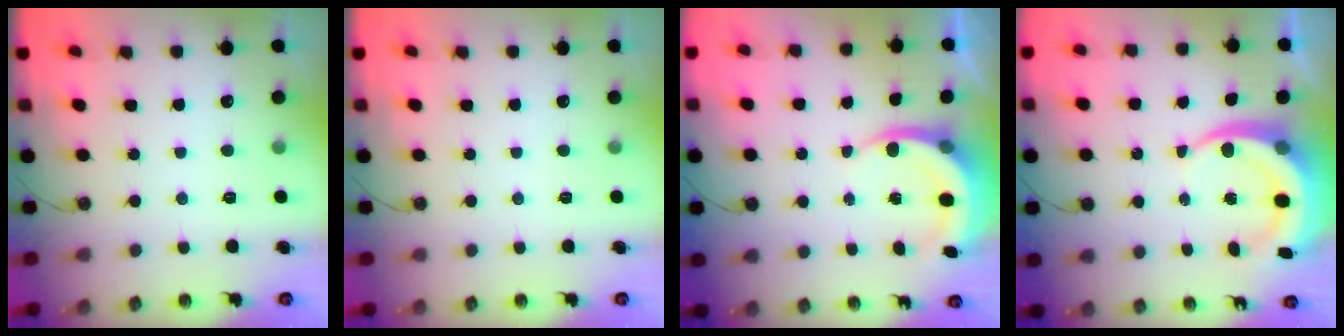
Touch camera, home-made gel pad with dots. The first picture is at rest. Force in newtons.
{"total": 0.0}
{"total": 5.3, "press": 5.3, "slide": 0.5}
{"total": 9.7, "press": 9.6, "slide": 1.4}